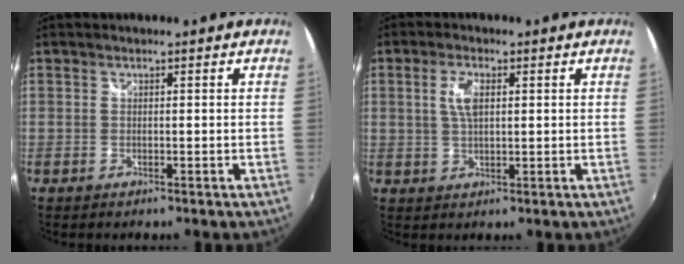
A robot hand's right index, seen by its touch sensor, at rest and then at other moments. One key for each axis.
{"total": 4.5, "fx": 1.1, "fy": 2.0, "fz": 3.8, "tx": -0.074, "ty": 0.004, "tz": 0.021}